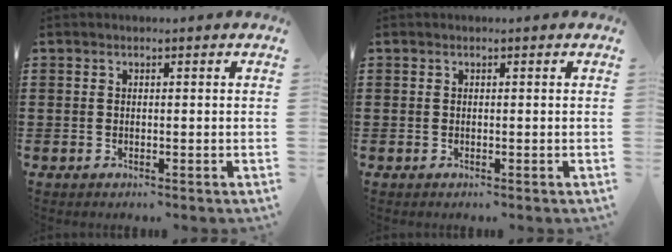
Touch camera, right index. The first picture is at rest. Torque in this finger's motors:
{"motor_torque": [0.00, 0.00, 0.00, 0.00]}